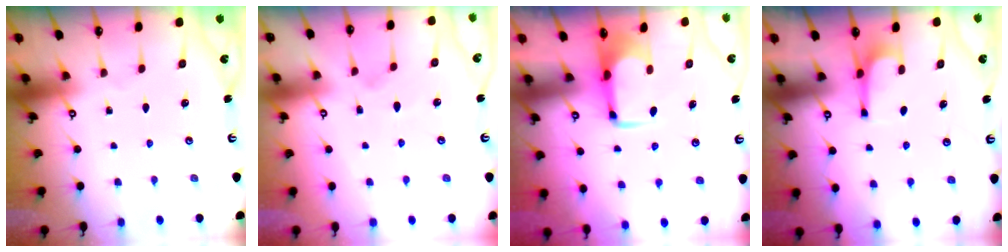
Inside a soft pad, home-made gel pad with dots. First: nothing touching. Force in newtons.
{"total": 2.4, "press": 2.1, "slide": 1.2}
{"total": 1.8, "press": 1.7, "slide": 0.4}
{"total": 4.1, "press": 4.1, "slide": 0.3}